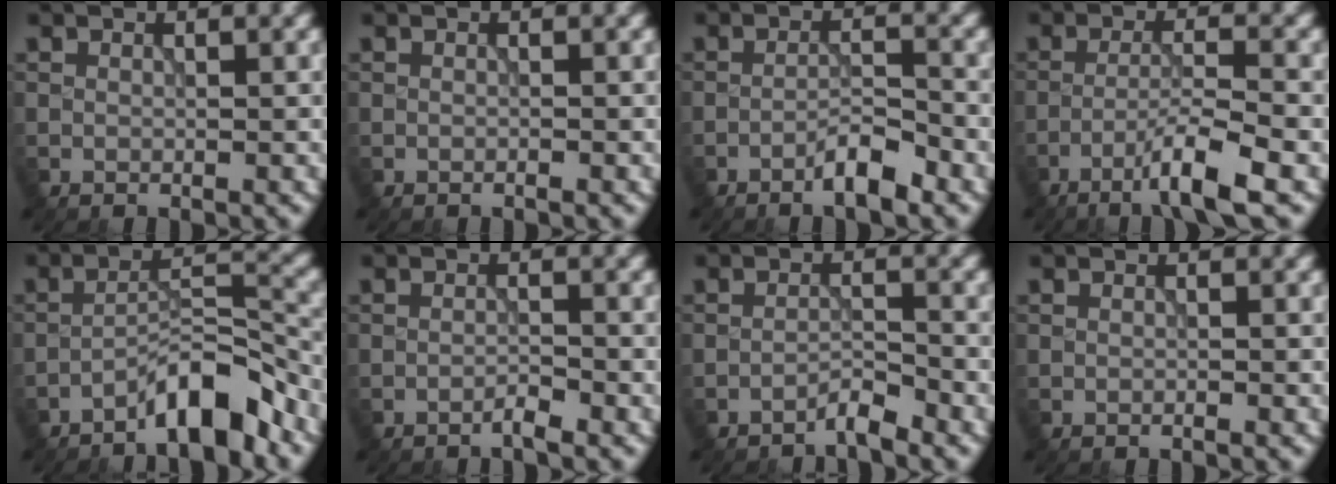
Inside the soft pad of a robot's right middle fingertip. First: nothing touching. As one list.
[{"total": 0.0}, {"total": 3.1, "force": [-2.1, 0.5, 2.2], "torque": [-0.037, 0.009, -0.041]}, {"total": 4.6, "force": [-2.7, 0.1, 3.8], "torque": [-0.064, 0.009, -0.061]}, {"total": 5.7, "force": [-4.2, 1.0, 3.6], "torque": [-0.054, 0.016, -0.080]}, {"total": 1.1, "force": [-0.9, 0.0, 0.6], "torque": [-0.008, 0.004, -0.021]}, {"total": 1.7, "force": [-1.6, 0.0, 0.7], "torque": [-0.008, 0.008, -0.032]}, {"total": 0.0}]